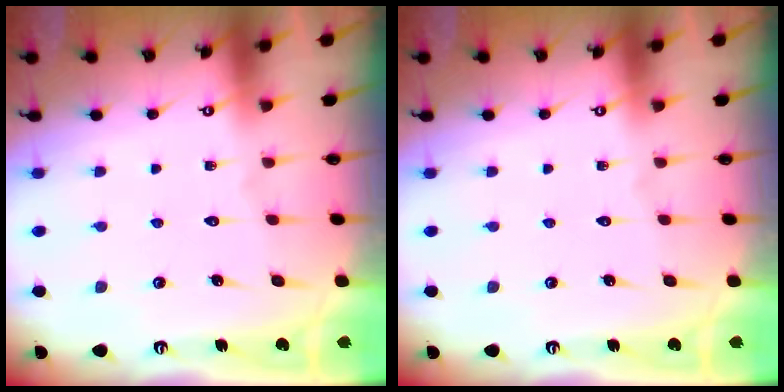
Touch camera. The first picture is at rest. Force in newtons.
{"total": 0.0}